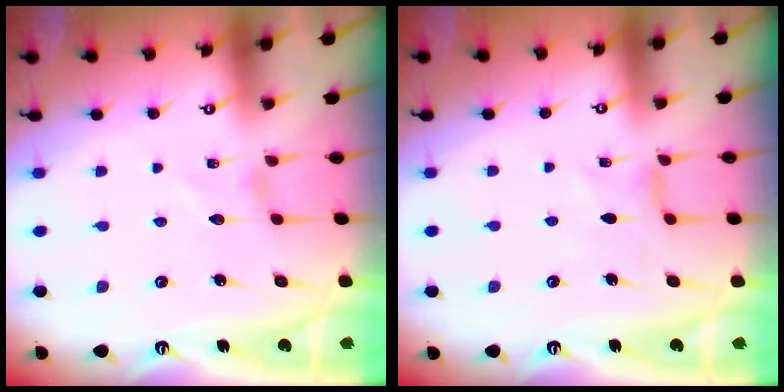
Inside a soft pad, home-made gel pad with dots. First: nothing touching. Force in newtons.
{"total": 0.5, "press": 0.5, "slide": 0.3}